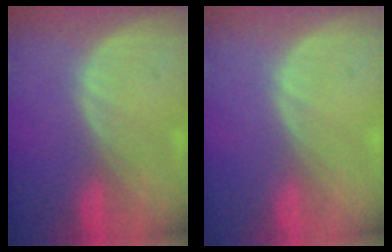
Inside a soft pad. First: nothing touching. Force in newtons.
{"total": 0.0}